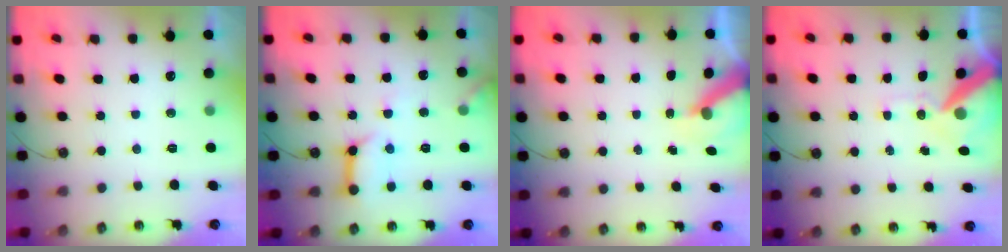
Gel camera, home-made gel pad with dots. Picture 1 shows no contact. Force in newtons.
{"total": 11.8, "press": 11.8, "slide": 1.2}
{"total": 6.2, "press": 6.1, "slide": 0.4}
{"total": 12.8, "press": 12.6, "slide": 1.7}